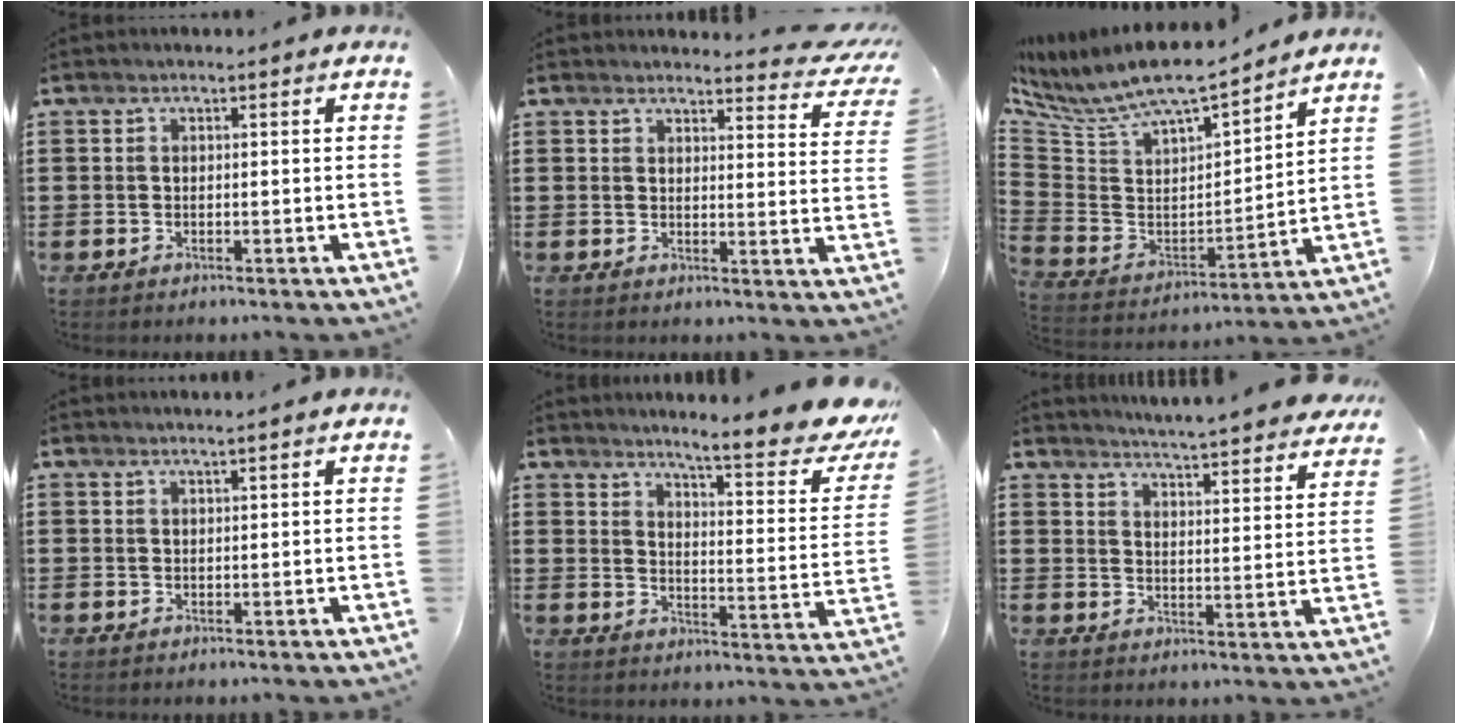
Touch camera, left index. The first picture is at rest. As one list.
[{"total": 3.3, "force": [3.1, 0.4, 1.0], "torque": [-0.017, -0.018, 0.052]}, {"total": 8.1, "force": [7.2, 1.5, 3.4], "torque": [-0.102, -0.057, 0.120]}, {"total": 0.8, "force": [0.7, -0.2, 0.2], "torque": [-0.002, -0.003, 0.014]}, {"total": 8.1, "force": [6.8, 0.1, 4.5], "torque": [-0.081, -0.053, 0.107]}, {"total": 4.3, "force": [4.2, -0.6, 0.1], "torque": [-0.017, -0.038, 0.069]}]